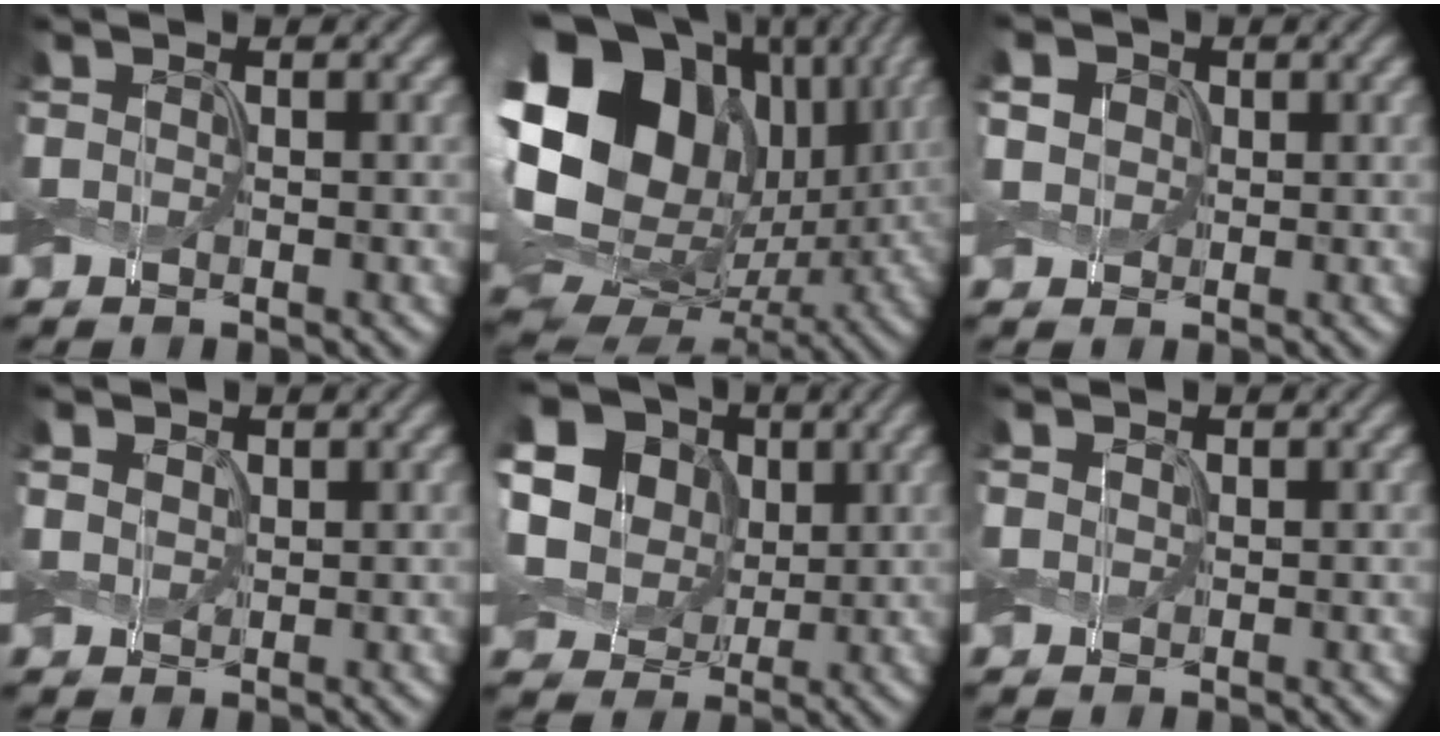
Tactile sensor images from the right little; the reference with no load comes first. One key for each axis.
{"total": 21.6, "fx": 3.9, "fy": 16.5, "fz": 13.4, "tx": -0.275, "ty": -0.002, "tz": 0.079}
{"total": 5.4, "fx": 2.2, "fy": 4.2, "fz": 2.6, "tx": -0.082, "ty": 0.019, "tz": 0.028}
{"total": 1.7, "fx": 0.6, "fy": 1.4, "fz": 0.9, "tx": -0.027, "ty": -0.002, "tz": 0.007}
{"total": 17.6, "fx": 4.8, "fy": 15.0, "fz": 7.8, "tx": -0.201, "ty": 0.015, "tz": 0.073}
{"total": 0.7, "fx": 0.3, "fy": 0.6, "fz": 0.3, "tx": -0.009, "ty": 0.000, "tz": 0.007}